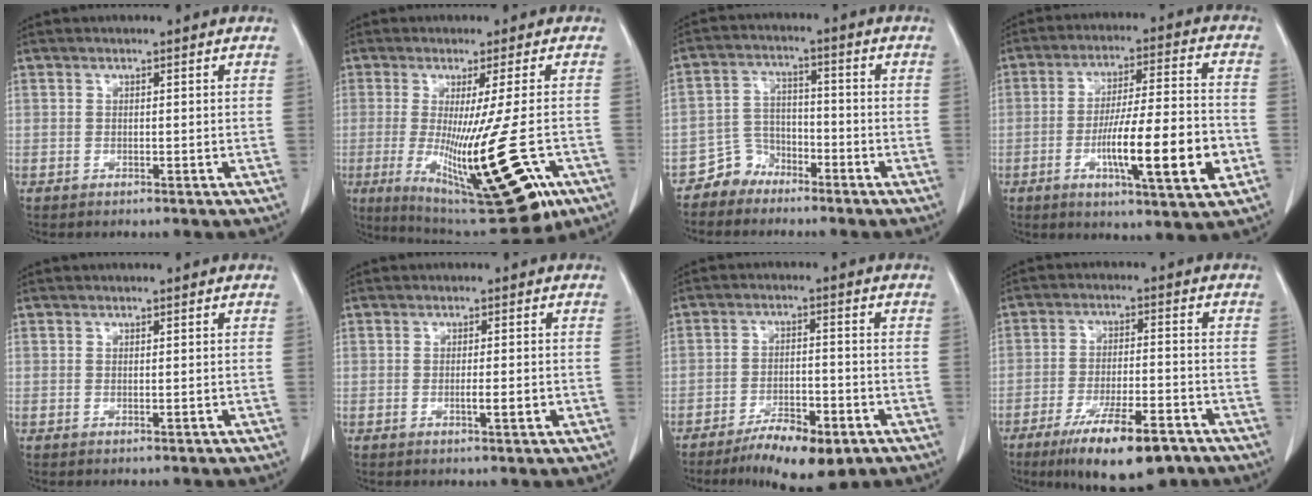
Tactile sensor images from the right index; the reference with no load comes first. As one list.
[{"total": 20.4, "force": [-6.7, 2.2, 19.2], "torque": [-0.293, -0.064, -0.091]}, {"total": 5.1, "force": [-3.8, 3.3, 0.0], "torque": [0.009, 0.013, -0.073]}, {"total": 15.3, "force": [-4.5, 1.5, 14.5], "torque": [-0.242, -0.006, -0.071]}, {"total": 0.0}, {"total": 2.6, "force": [-0.6, 0.3, 2.5], "torque": [-0.044, -0.004, -0.008]}, {"total": 8.0, "force": [-5.2, 2.9, 5.2], "torque": [-0.080, -0.003, -0.078]}, {"total": 13.0, "force": [-8.5, 3.2, 9.3], "torque": [-0.156, -0.020, -0.134]}]